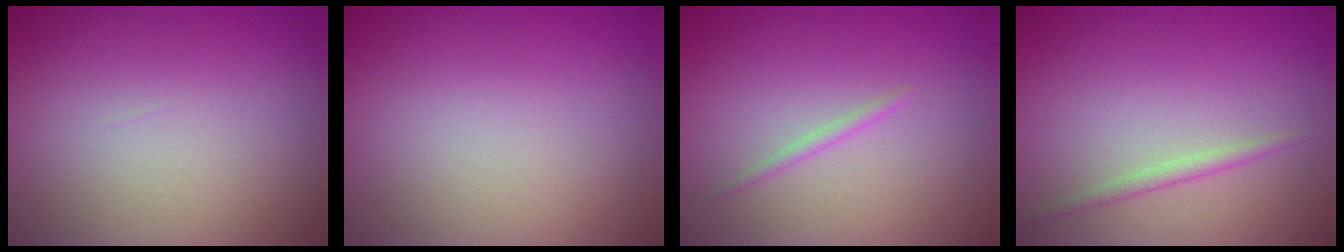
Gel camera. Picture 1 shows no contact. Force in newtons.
{"total": 0.0}
{"total": 0.8, "press": 0.8, "slide": 0.0}
{"total": 1.2, "press": 1.2, "slide": 0.0}